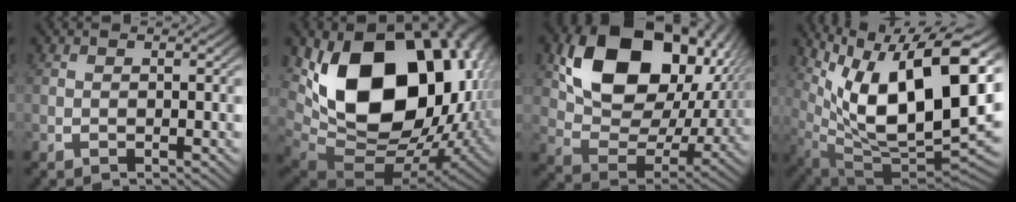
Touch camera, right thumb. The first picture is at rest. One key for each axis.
{"total": 22.2, "fx": 0.1, "fy": 14.7, "fz": 16.7, "tx": -0.320, "ty": -0.069, "tz": 0.033}
{"total": 17.1, "fx": 4.2, "fy": 10.9, "fz": 12.4, "tx": -0.229, "ty": -0.009, "tz": 0.067}
{"total": 19.6, "fx": 1.0, "fy": 11.7, "fz": 15.7, "tx": -0.291, "ty": -0.077, "tz": 0.061}